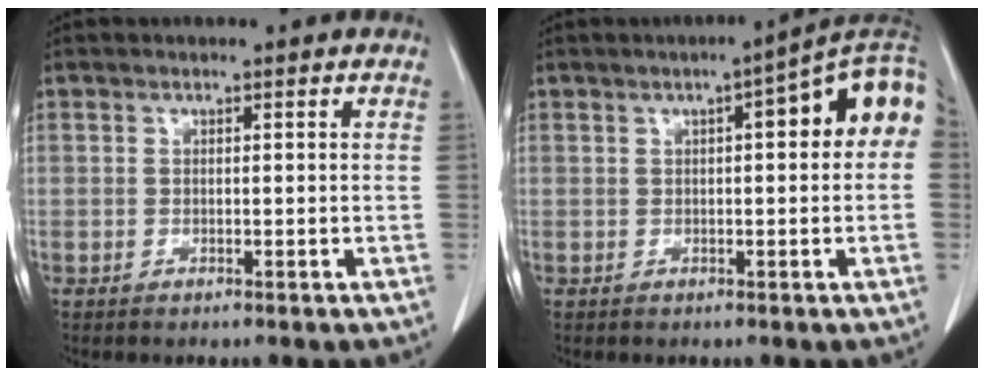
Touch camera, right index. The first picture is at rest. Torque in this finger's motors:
{"motor_torque": [0.70, -0.07, 0.35, 0.05]}